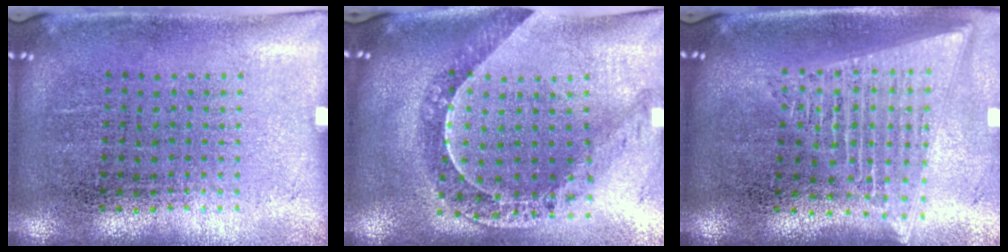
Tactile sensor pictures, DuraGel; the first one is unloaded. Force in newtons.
{"total": 1.1, "press": 1.1, "slide": 0.2}
{"total": 2.0, "press": 1.7, "slide": 1.0}